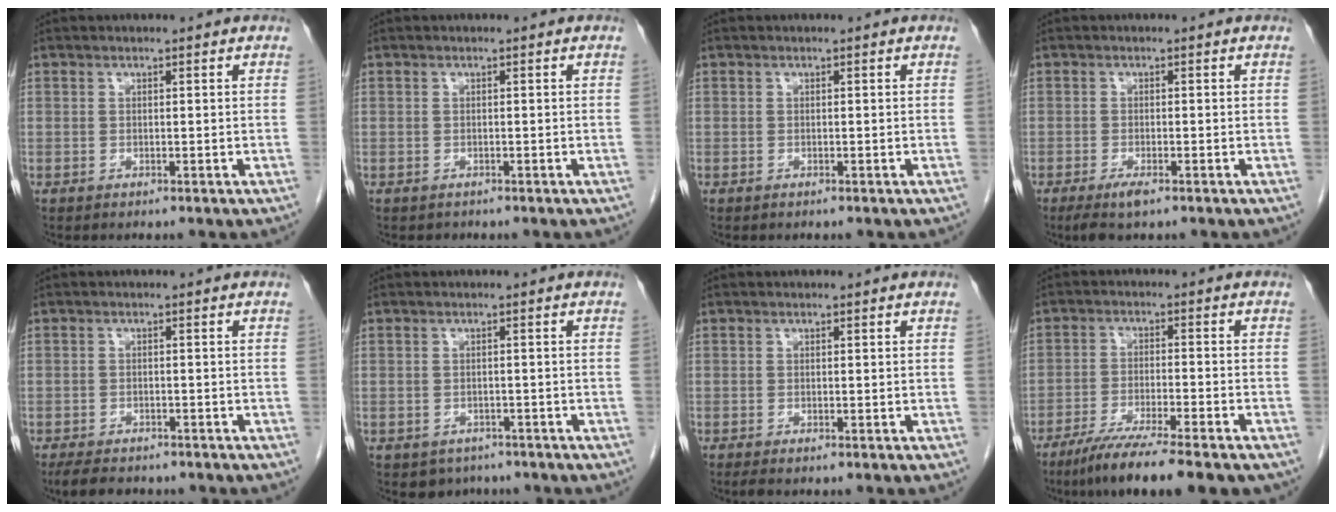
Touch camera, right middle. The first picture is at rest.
{"total": 0.0}
{"total": 0.0}
{"total": 3.3, "force": [-2.1, 0.7, 2.5], "torque": [-0.051, -0.008, -0.035]}
{"total": 6.2, "force": [-5.1, 2.4, 2.6], "torque": [-0.041, -0.008, -0.071]}
{"total": 3.6, "force": [-2.6, 2.4, 0.4], "torque": [-0.004, 0.006, -0.034]}
{"total": 0.9, "force": [-0.7, 0.1, 0.5], "torque": [-0.010, -0.003, -0.011]}
{"total": 12.0, "force": [-9.3, 1.0, 7.5], "torque": [-0.116, -0.027, -0.145]}